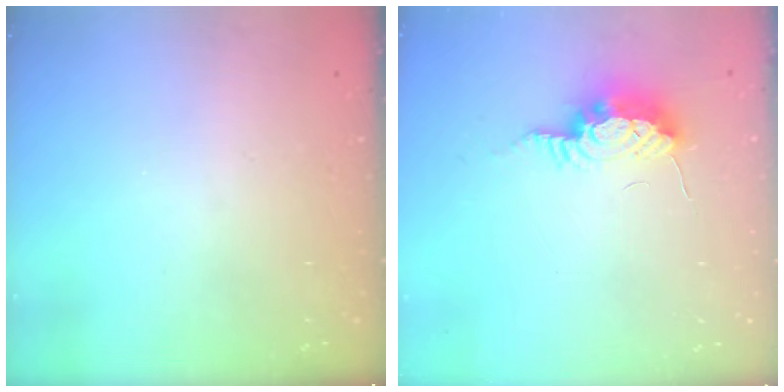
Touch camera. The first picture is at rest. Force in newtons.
{"total": 8.7, "press": 8.7, "slide": 0.8}